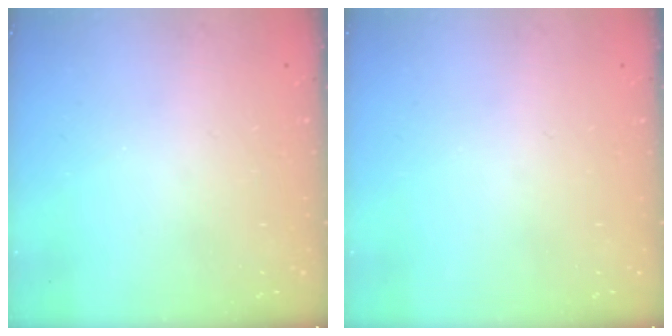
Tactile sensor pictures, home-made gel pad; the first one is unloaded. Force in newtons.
{"total": 0.0}